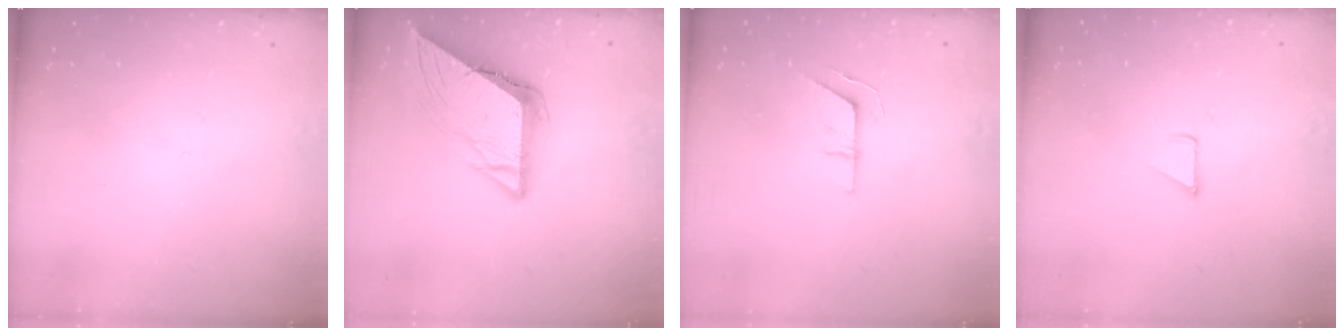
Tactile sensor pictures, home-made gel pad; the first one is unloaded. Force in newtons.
{"total": 12.0, "press": 12.0, "slide": 1.3}
{"total": 4.5, "press": 4.5, "slide": 0.3}
{"total": 2.4, "press": 2.4, "slide": 0.2}